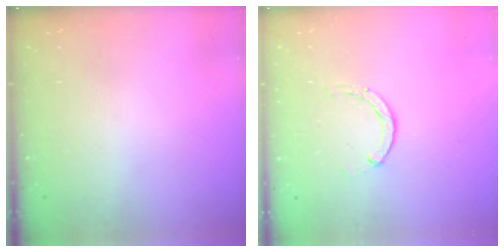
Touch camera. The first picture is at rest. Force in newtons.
{"total": 0.0}